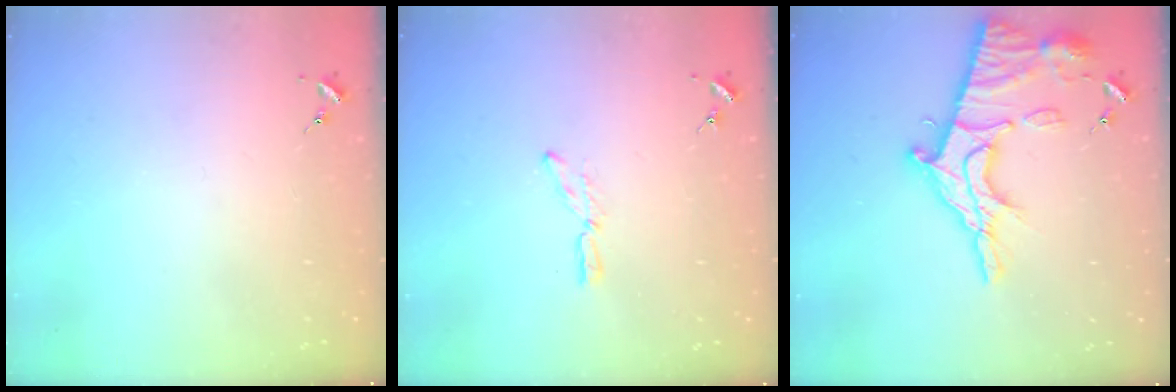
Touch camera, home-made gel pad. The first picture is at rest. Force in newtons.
{"total": 6.4, "press": 6.4, "slide": 0.3}
{"total": 19.8, "press": 19.8, "slide": 1.8}